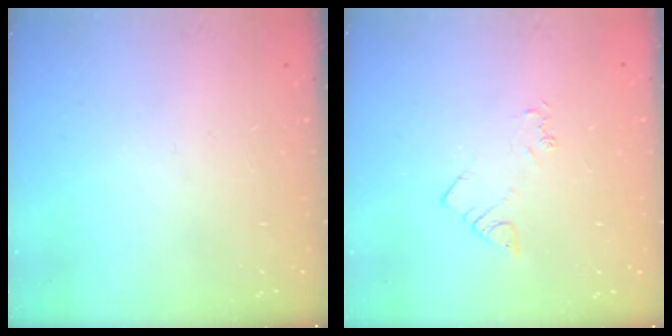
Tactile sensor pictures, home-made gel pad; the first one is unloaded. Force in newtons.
{"total": 2.3, "press": 2.3, "slide": 0.3}